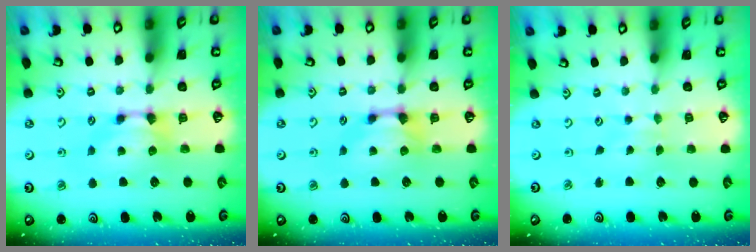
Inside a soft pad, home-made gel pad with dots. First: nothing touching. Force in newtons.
{"total": 0.6, "press": 0.4, "slide": 0.5}
{"total": 3.5, "press": 3.5, "slide": 0.1}